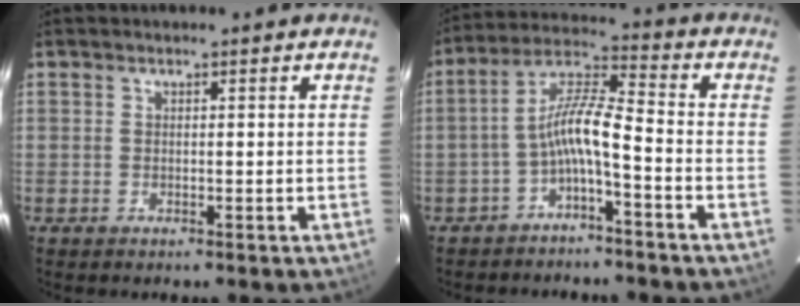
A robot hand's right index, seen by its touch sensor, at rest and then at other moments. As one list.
[{"total": 7.4, "force": [-3.4, 0.9, 6.5], "torque": [-0.152, 0.020, -0.064]}]